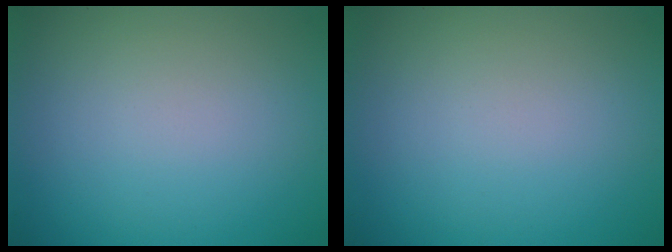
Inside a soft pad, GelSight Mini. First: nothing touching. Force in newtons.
{"total": 0.0}